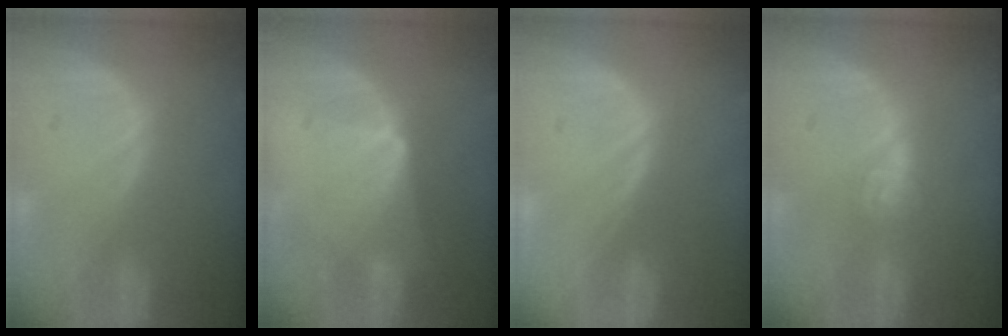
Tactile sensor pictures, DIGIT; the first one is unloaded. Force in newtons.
{"total": 6.1, "press": 5.5, "slide": 2.6}
{"total": 0.0}
{"total": 4.4, "press": 3.9, "slide": 2.0}